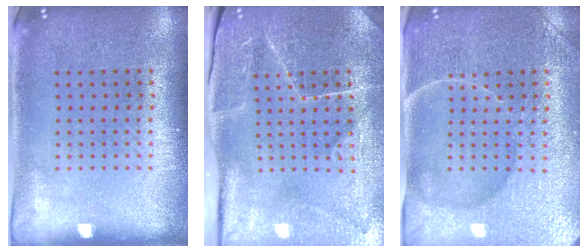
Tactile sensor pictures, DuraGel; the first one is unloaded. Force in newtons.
{"total": 3.8, "press": 3.7, "slide": 0.2}
{"total": 4.5, "press": 4.3, "slide": 1.4}